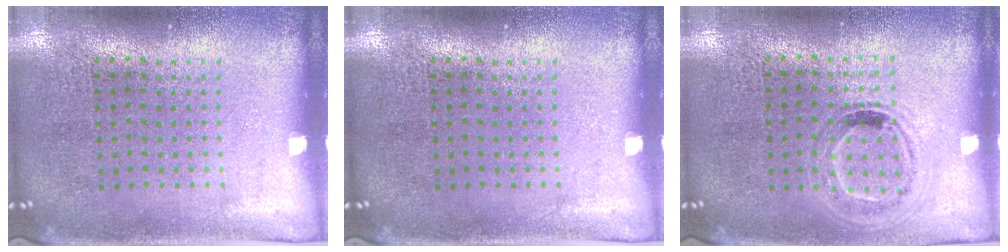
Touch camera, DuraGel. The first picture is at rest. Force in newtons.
{"total": 0.0}
{"total": 1.0, "press": 0.9, "slide": 0.5}